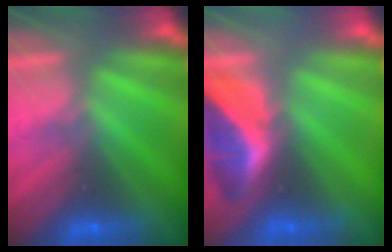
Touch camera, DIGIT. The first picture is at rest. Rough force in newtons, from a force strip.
{"total": 1.8}